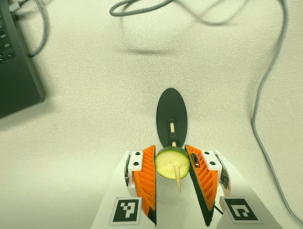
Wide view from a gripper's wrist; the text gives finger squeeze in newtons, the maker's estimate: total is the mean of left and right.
{"total": 9.1, "left": 8.8, "right": 9.4}